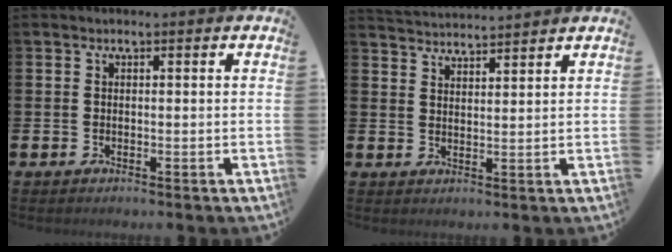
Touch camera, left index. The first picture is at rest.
{"total": 3.3, "force": [3.3, -0.1, -0.2], "torque": [0.002, -0.025, 0.058]}